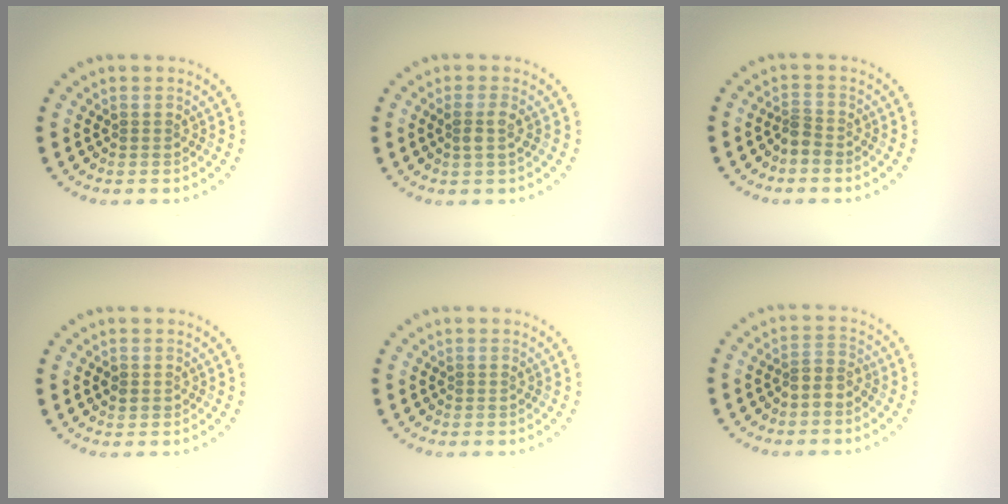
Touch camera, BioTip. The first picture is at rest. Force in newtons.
{"total": 1.5, "press": 1.3, "slide": 0.7}
{"total": 1.7, "press": 1.2, "slide": 1.1}
{"total": 1.0, "press": 1.0, "slide": 0.3}
{"total": 0.0}
{"total": 1.7, "press": 1.3, "slide": 1.1}